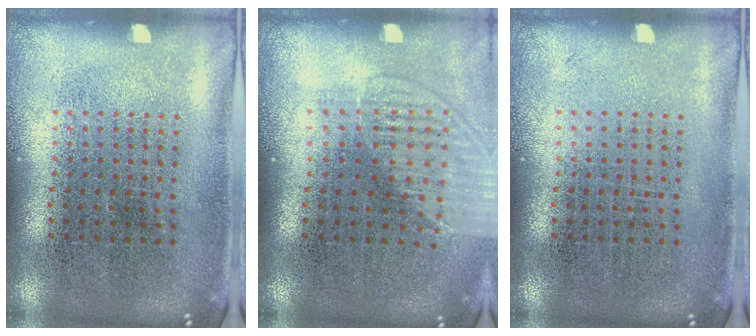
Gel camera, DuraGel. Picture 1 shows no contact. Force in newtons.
{"total": 1.4, "press": 1.3, "slide": 0.5}
{"total": 0.0}